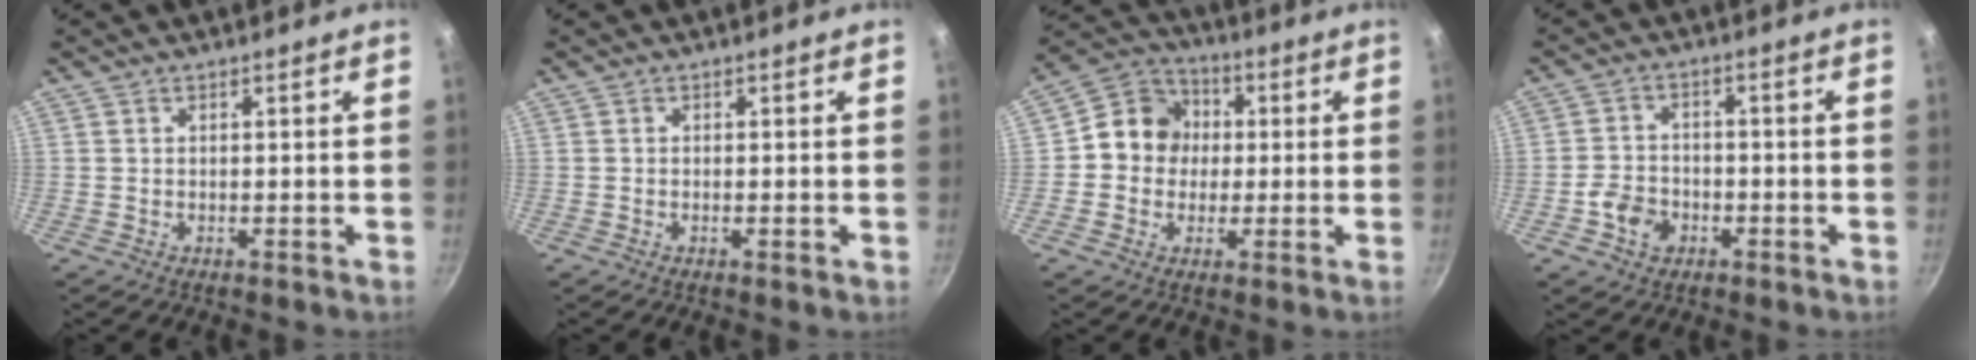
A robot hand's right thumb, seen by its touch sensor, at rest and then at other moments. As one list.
[{"total": 0.7, "force": [-0.2, 0.1, 0.7], "torque": [-0.013, -0.001, -0.006]}, {"total": 10.0, "force": [0.4, 9.1, 4.1], "torque": [-0.030, 0.022, -0.017]}, {"total": 5.8, "force": [-2.5, 4.4, 2.8], "torque": [-0.041, 0.025, -0.048]}]